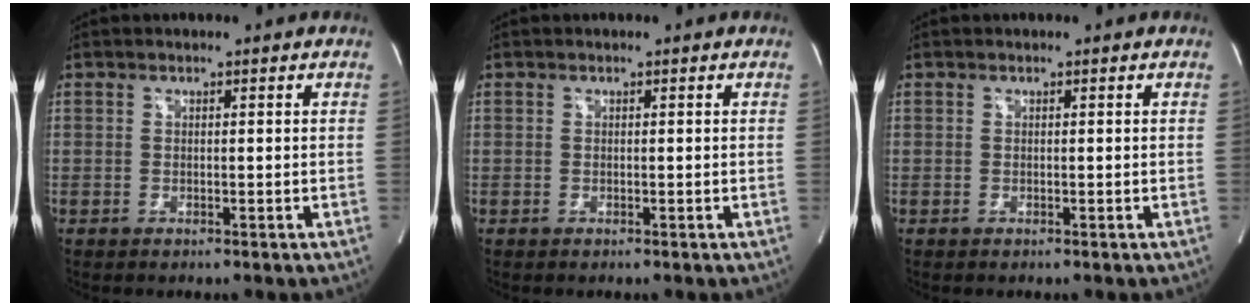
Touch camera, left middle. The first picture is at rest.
{"total": 0.0}
{"total": 0.0}